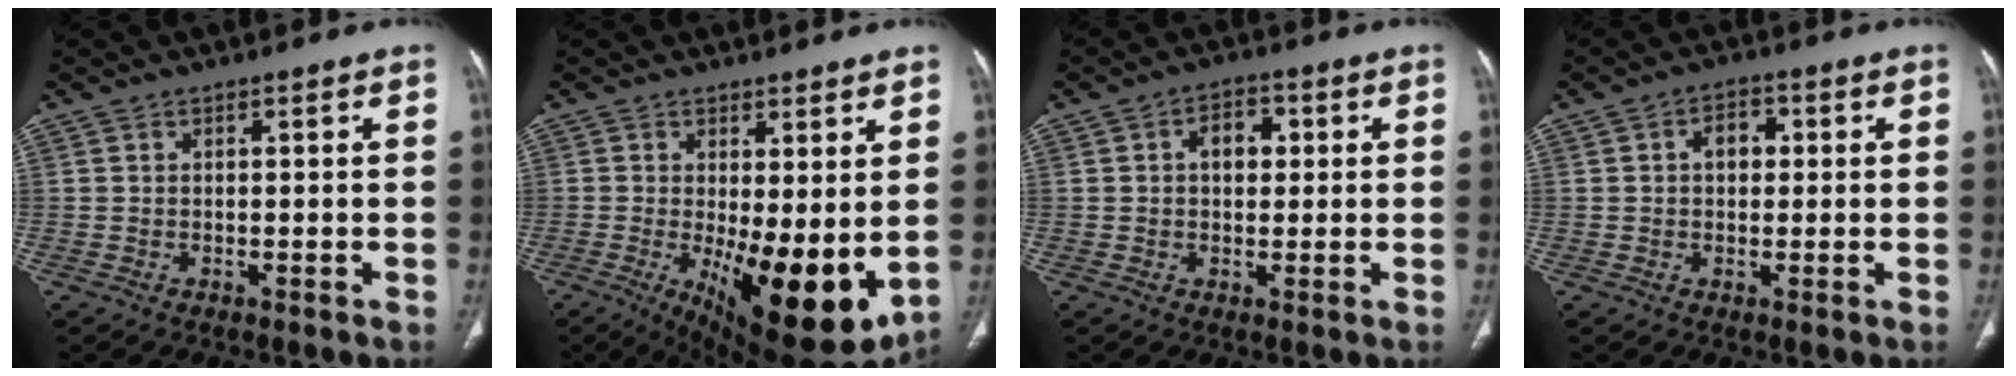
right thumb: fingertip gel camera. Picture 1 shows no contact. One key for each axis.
{"total": 16.0, "fx": -1.9, "fy": 6.0, "fz": 14.8, "tx": -0.219, "ty": -0.039, "tz": -0.006}
{"total": 5.5, "fx": 1.1, "fy": 3.6, "fz": 4.0, "tx": -0.046, "ty": 0.009, "tz": 0.013}
{"total": 3.5, "fx": 0.7, "fy": 2.3, "fz": 2.6, "tx": -0.034, "ty": 0.007, "tz": 0.010}